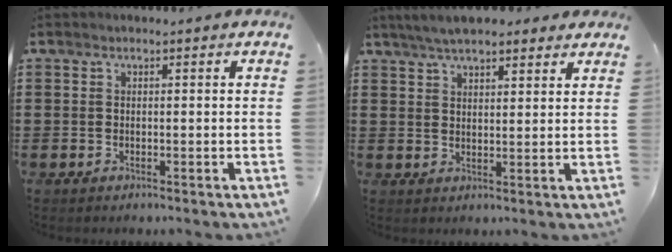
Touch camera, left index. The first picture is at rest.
{"total": 5.3, "force": [4.6, 1.5, 2.1], "torque": [-0.053, 0.001, 0.086]}